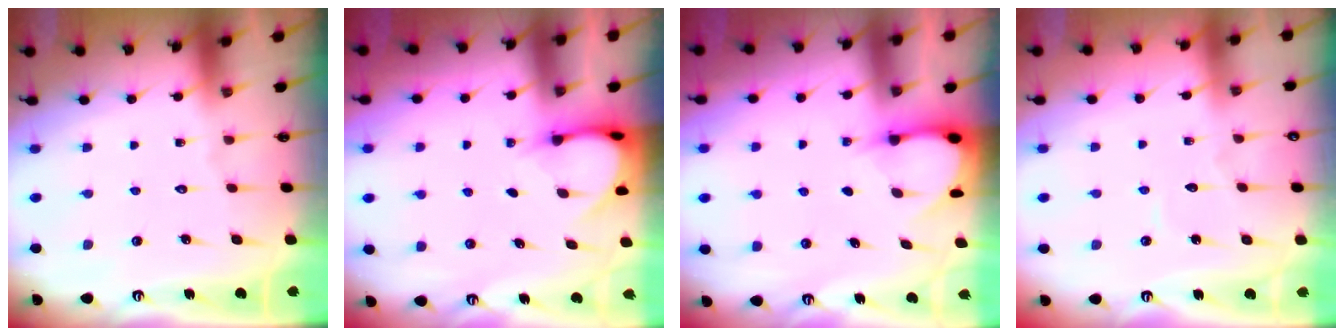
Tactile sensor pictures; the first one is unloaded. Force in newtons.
{"total": 3.8, "press": 3.8, "slide": 0.3}
{"total": 3.3, "press": 3.3, "slide": 0.4}
{"total": 3.1, "press": 3.1, "slide": 0.2}